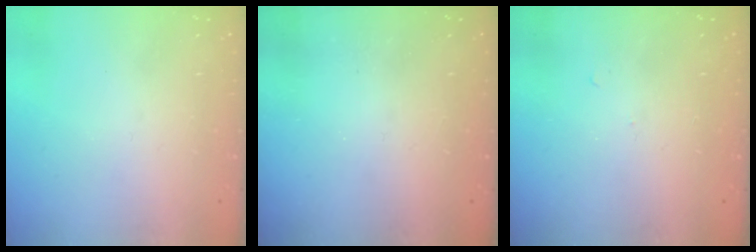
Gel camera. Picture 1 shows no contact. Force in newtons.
{"total": 0.8, "press": 0.8, "slide": 0.3}
{"total": 4.6, "press": 4.6, "slide": 0.6}